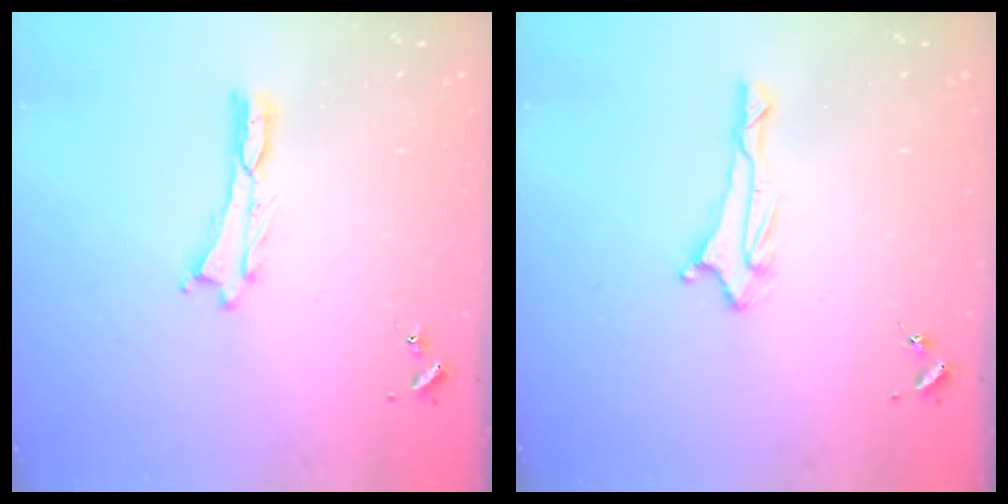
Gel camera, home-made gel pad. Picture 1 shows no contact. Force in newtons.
{"total": 1.7, "press": 1.6, "slide": 0.6}